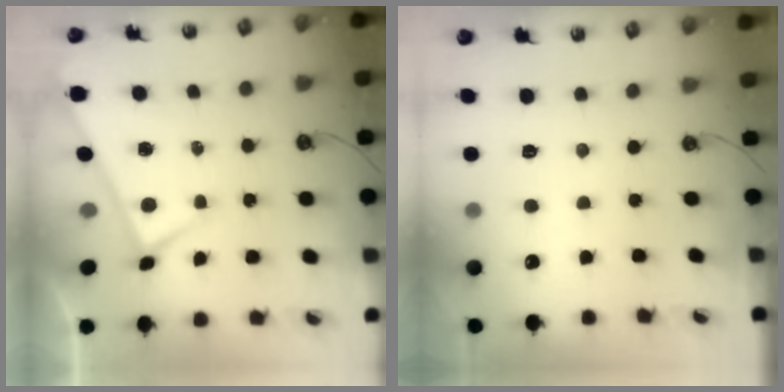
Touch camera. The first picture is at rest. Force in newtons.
{"total": 0.8, "press": 0.8, "slide": 0.2}